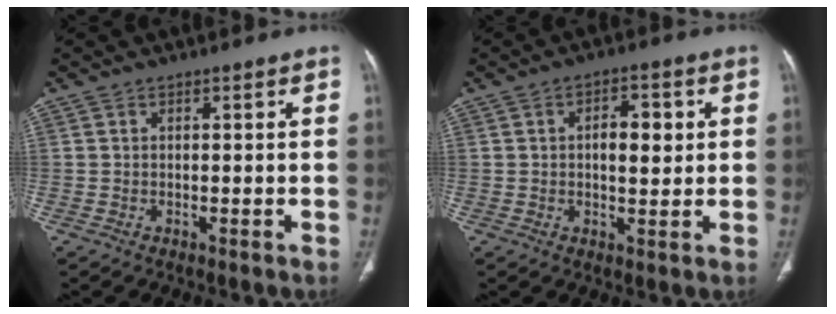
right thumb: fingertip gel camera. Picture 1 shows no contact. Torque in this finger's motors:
{"motor_torque": [-0.35, 0.78, -0.04, 0.39, 0.03]}